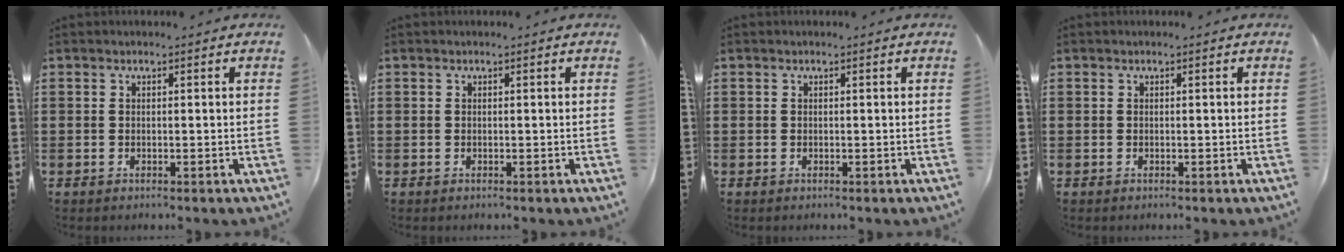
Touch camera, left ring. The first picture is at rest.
{"total": 0.0}
{"total": 0.0}
{"total": 0.0}